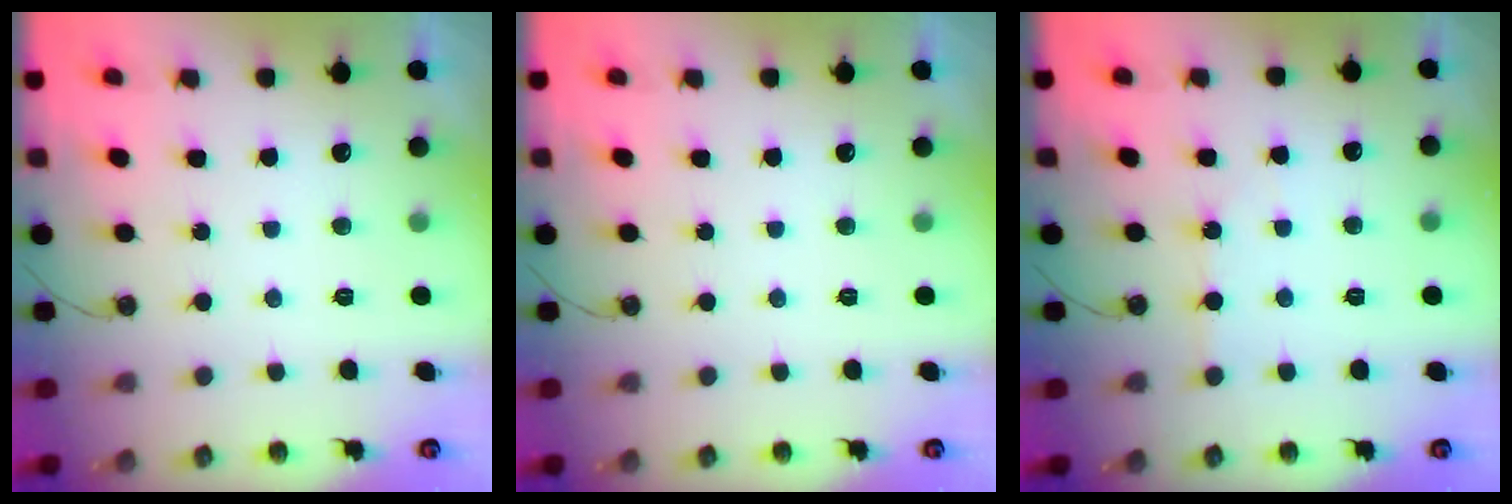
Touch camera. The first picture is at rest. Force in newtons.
{"total": 0.0}
{"total": 3.3, "press": 3.3, "slide": 0.5}